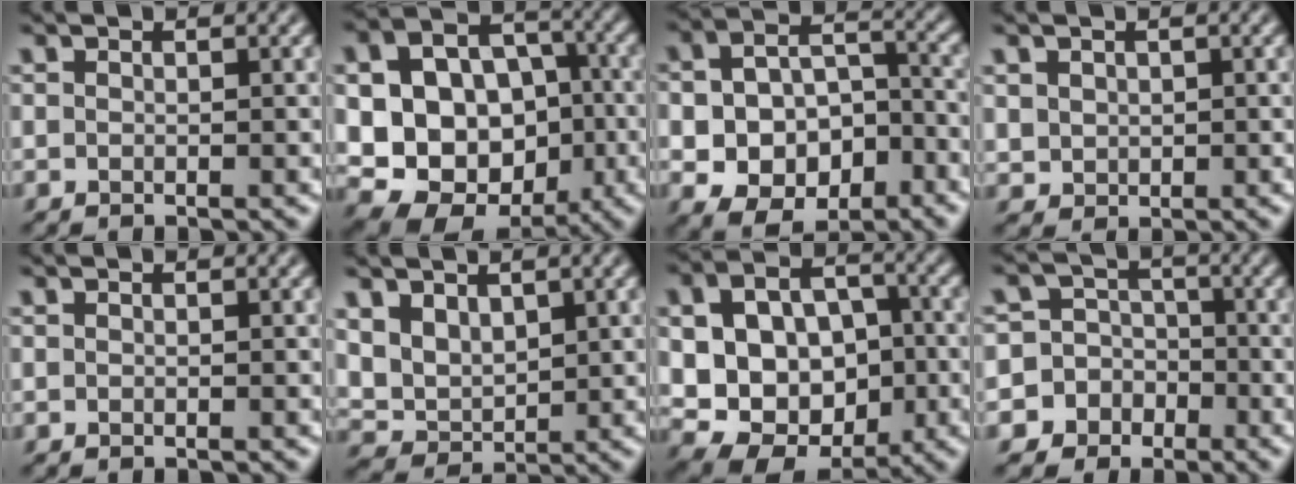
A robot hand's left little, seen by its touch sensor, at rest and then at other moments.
{"total": 17.7, "force": [-0.3, 15.1, 9.1], "torque": [-0.180, 0.024, 0.000]}
{"total": 10.1, "force": [-3.8, 7.0, 6.3], "torque": [-0.092, -0.019, -0.057]}
{"total": 1.3, "force": [0.4, 1.2, 0.4], "torque": [-0.014, -0.005, 0.012]}
{"total": 0.0}
{"total": 3.8, "force": [1.7, 2.7, 2.1], "torque": [-0.054, -0.009, 0.034]}
{"total": 12.1, "force": [-0.3, 9.4, 7.5], "torque": [-0.123, 0.010, -0.003]}
{"total": 9.3, "force": [-4.0, 8.3, 0.4], "torque": [-0.025, 0.004, -0.087]}